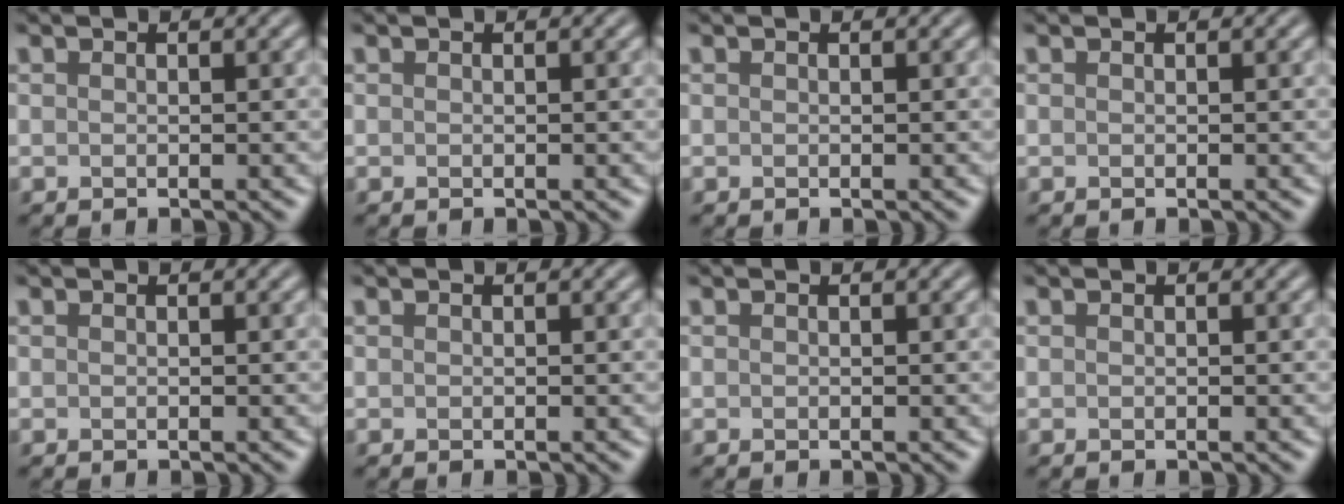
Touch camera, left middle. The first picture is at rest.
{"total": 0.0}
{"total": 0.0}
{"total": 0.0}
{"total": 0.0}
{"total": 0.0}
{"total": 0.0}
{"total": 0.0}